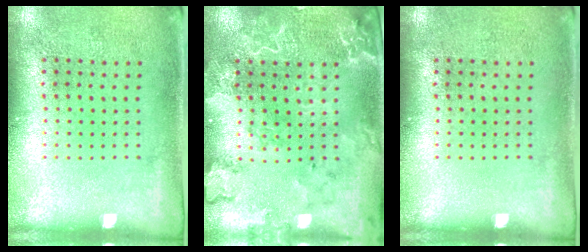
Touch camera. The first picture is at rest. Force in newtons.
{"total": 2.6, "press": 2.4, "slide": 1.0}
{"total": 0.0}